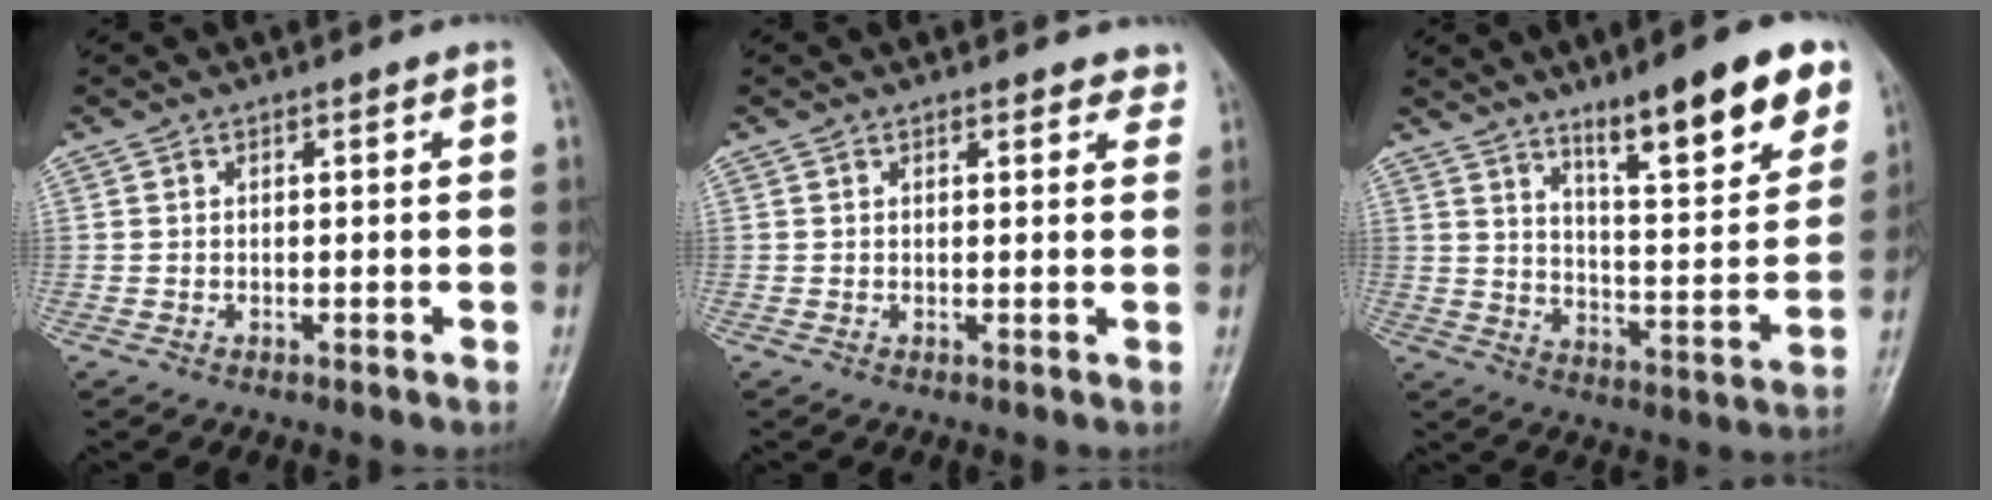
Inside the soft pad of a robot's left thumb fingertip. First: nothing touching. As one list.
[{"total": 2.8, "force": [2.2, 1.3, 1.1], "torque": [0.014, -0.006, 0.016]}, {"total": 17.4, "force": [10.9, 3.9, 12.9], "torque": [-0.155, -0.056, 0.169]}]